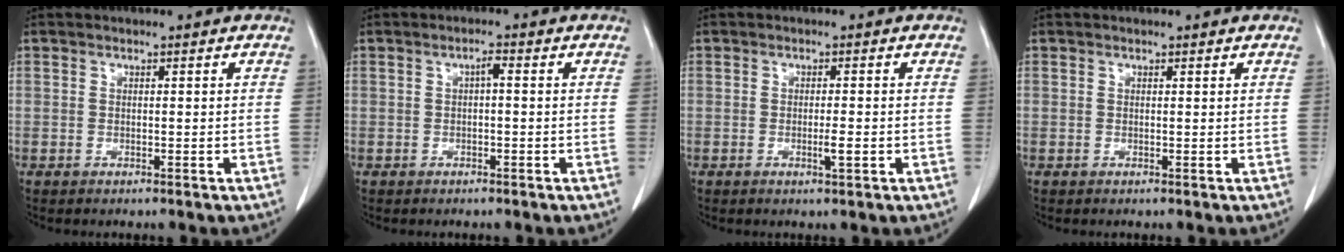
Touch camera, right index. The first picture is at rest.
{"total": 1.3, "force": [0.0, 0.3, 1.3], "torque": [-0.021, 0.004, 0.000]}
{"total": 2.0, "force": [-0.6, 0.1, 1.9], "torque": [-0.034, -0.003, -0.007]}
{"total": 0.0}